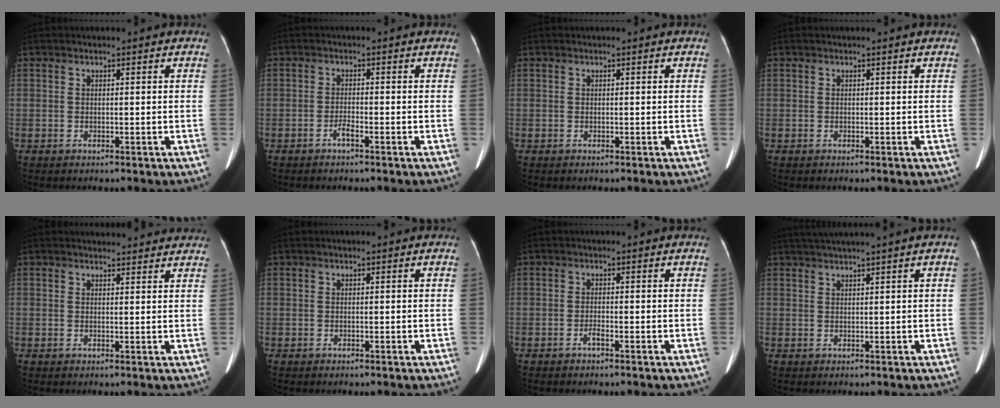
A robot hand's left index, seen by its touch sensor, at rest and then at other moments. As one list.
[{"total": 1.3, "force": [-1.0, 0.0, 0.9], "torque": [-0.020, 0.000, -0.018]}, {"total": 0.0}, {"total": 0.0}, {"total": 8.2, "force": [7.9, 1.5, 1.6], "torque": [-0.006, 0.013, 0.073]}, {"total": 0.0}, {"total": 0.8, "force": [-0.6, 0.0, 0.6], "torque": [-0.013, 0.000, -0.011]}, {"total": 4.5, "force": [3.6, -1.4, 2.3], "torque": [-0.036, 0.020, 0.067]}]